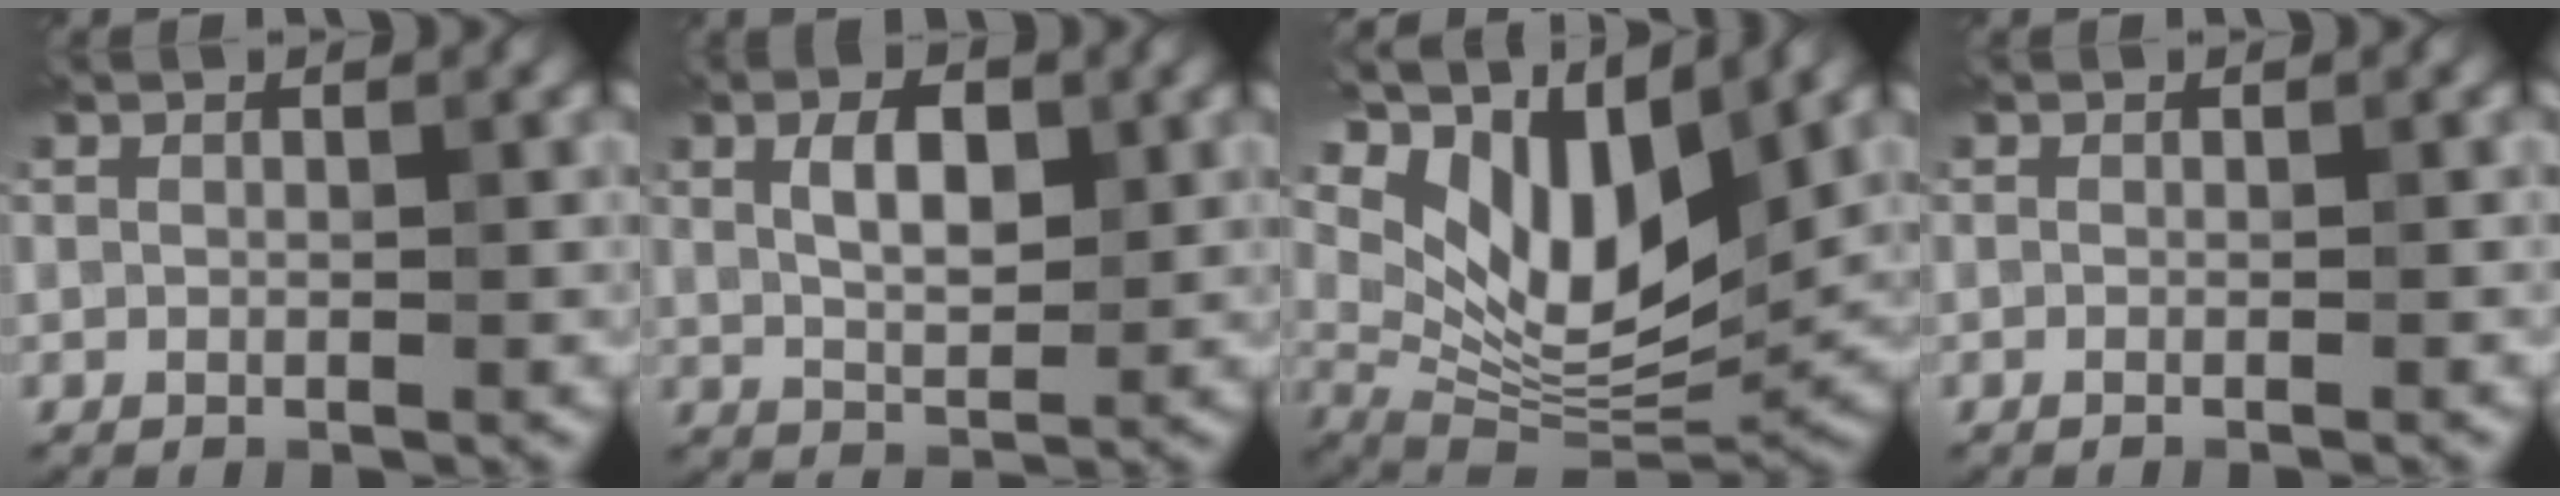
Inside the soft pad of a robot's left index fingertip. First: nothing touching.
{"total": 4.0, "force": [1.0, 2.0, 3.3], "torque": [-0.067, 0.004, 0.021]}
{"total": 12.1, "force": [6.3, 5.2, 8.9], "torque": [-0.157, -0.002, 0.122]}
{"total": 0.9, "force": [-0.4, 0.3, 0.8], "torque": [-0.009, -0.006, -0.012]}